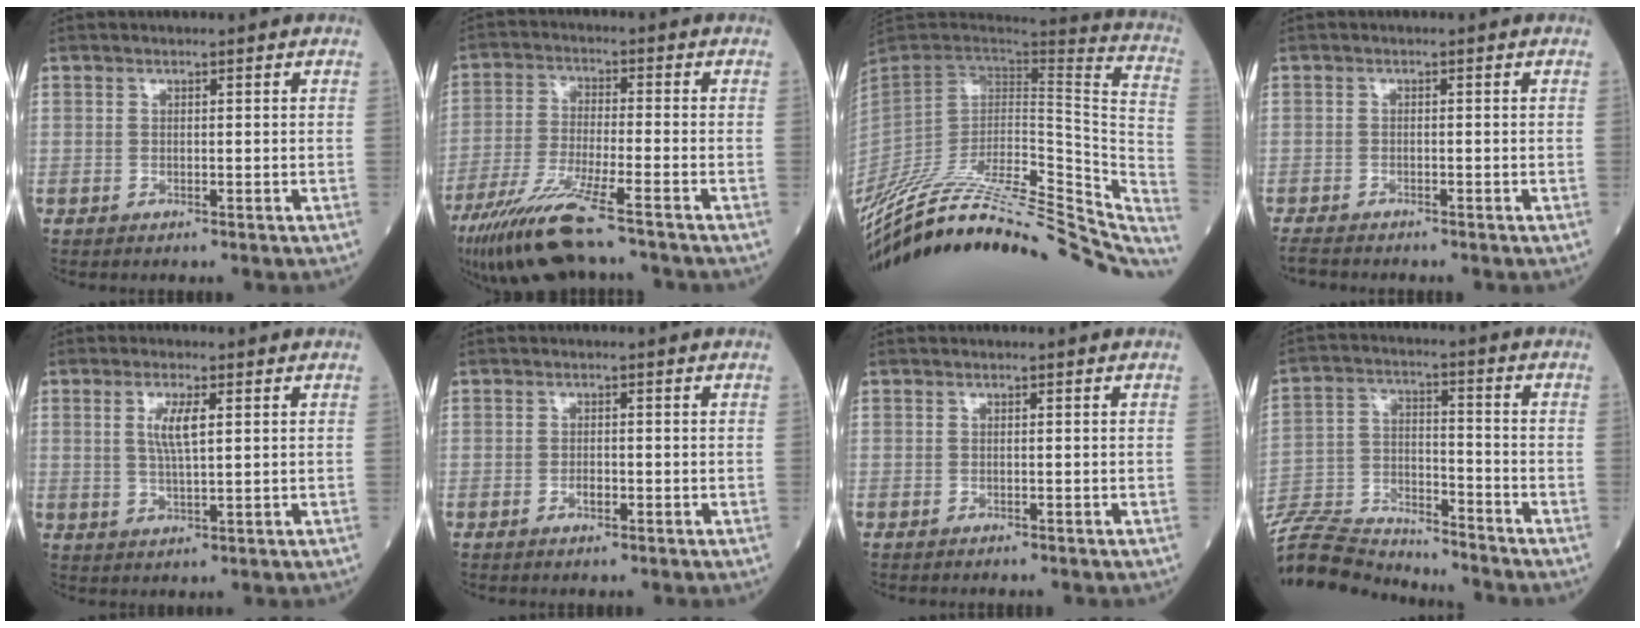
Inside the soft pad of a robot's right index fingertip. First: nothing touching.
{"total": 12.0, "force": [-8.9, 0.9, 8.0], "torque": [-0.158, -0.035, -0.160]}
{"total": 39.9, "force": [-34.4, 7.4, 18.7], "torque": [-0.246, -0.057, -0.482]}
{"total": 2.9, "force": [-2.7, 0.4, 0.9], "torque": [-0.018, -0.010, -0.045]}
{"total": 4.4, "force": [1.2, 0.7, 4.2], "torque": [-0.085, 0.000, 0.024]}
{"total": 1.6, "force": [-0.7, 0.6, 1.3], "torque": [-0.023, 0.001, -0.011]}
{"total": 0.6, "force": [-0.6, 0.0, 0.2], "torque": [-0.001, -0.001, -0.011]}
{"total": 17.3, "force": [-16.8, 1.8, 3.5], "torque": [-0.080, 0.013, -0.285]}